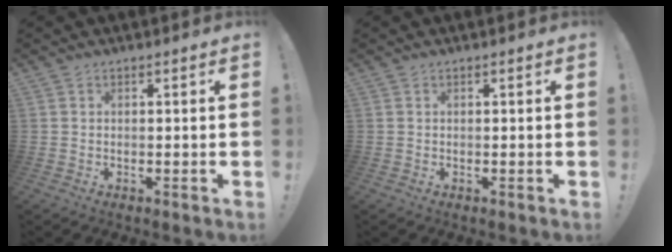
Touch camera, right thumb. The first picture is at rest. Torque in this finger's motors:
{"motor_torque": [0.00, 0.00, 0.00, 0.00, 0.00]}